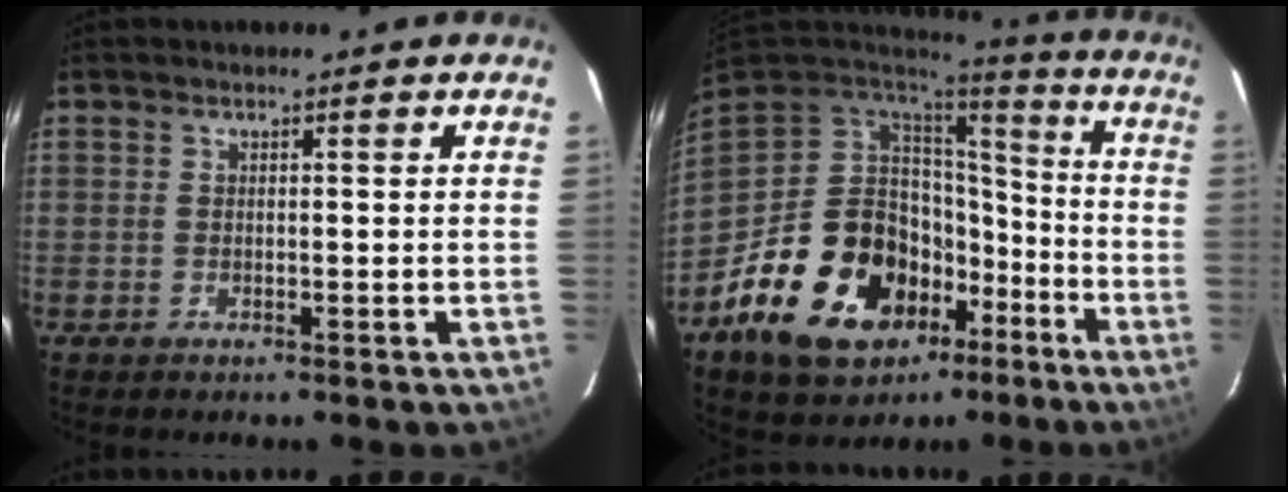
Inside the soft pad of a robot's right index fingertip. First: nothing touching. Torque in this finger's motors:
{"motor_torque": [1.92, -0.22, 0.56, 0.13]}